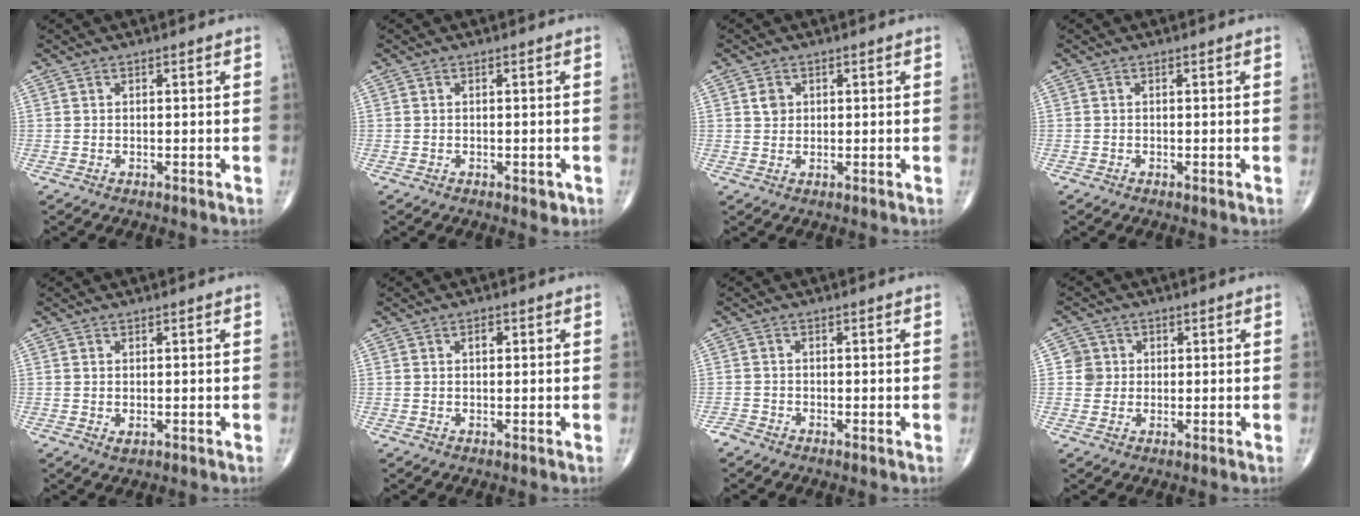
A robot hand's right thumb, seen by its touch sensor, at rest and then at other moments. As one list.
[{"total": 1.7, "force": [-0.7, 0.9, 1.3], "torque": [-0.011, -0.001, -0.008]}, {"total": 2.2, "force": [0.7, 1.9, 1.0], "torque": [-0.008, -0.002, 0.011]}, {"total": 0.0}, {"total": 1.3, "force": [-0.2, 0.8, 1.0], "torque": [-0.017, -0.004, -0.001]}, {"total": 1.6, "force": [0.5, 0.9, 1.2], "torque": [-0.018, 0.002, 0.007]}, {"total": 1.3, "force": [-1.2, 0.5, 0.2], "torque": [-0.003, -0.003, -0.027]}, {"total": 3.7, "force": [0.5, 3.7, 0.2], "torque": [0.025, 0.006, 0.003]}]